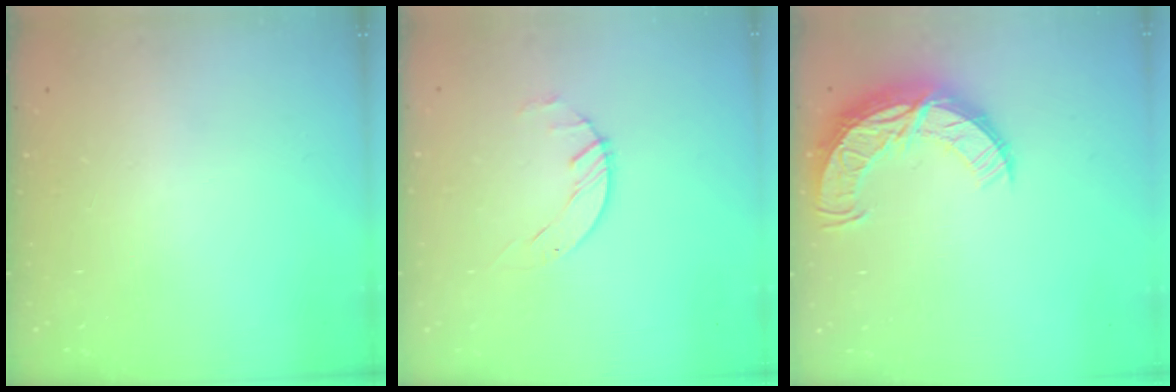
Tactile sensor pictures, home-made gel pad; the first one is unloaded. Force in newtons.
{"total": 1.4, "press": 1.4, "slide": 0.2}
{"total": 12.4, "press": 12.4, "slide": 1.0}